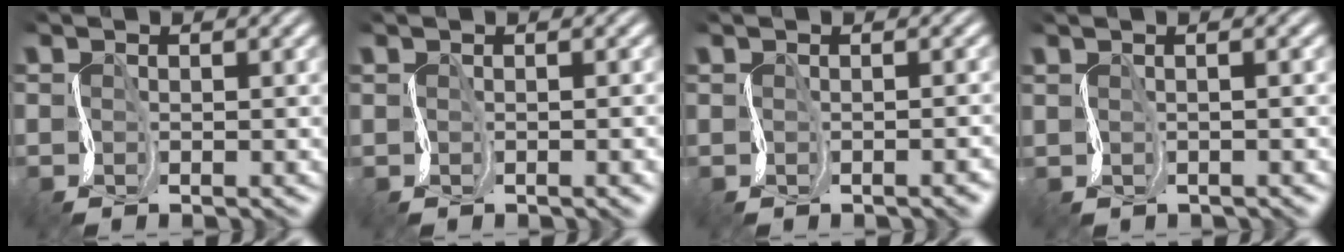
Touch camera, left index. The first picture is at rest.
{"total": 2.1, "force": [0.1, 1.0, 1.9], "torque": [-0.008, 0.007, 0.003]}
{"total": 2.3, "force": [-0.7, 1.1, 1.9], "torque": [-0.002, 0.010, 0.001]}
{"total": 2.4, "force": [1.4, 1.1, 1.6], "torque": [-0.013, 0.017, -0.001]}